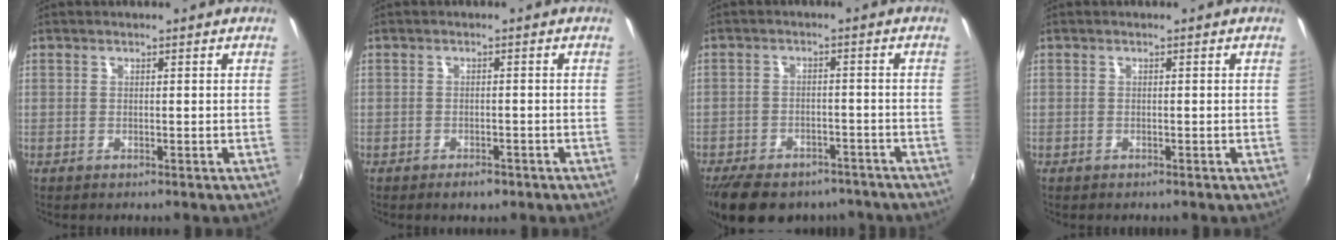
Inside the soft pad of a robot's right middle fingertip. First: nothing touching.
{"total": 2.8, "force": [-2.0, 1.5, 1.4], "torque": [-0.033, -0.006, -0.029]}
{"total": 16.6, "force": [-12.7, 7.9, 7.3], "torque": [-0.162, -0.009, -0.175]}
{"total": 0.5, "force": [-0.4, 0.3, 0.0], "torque": [-0.003, -0.002, -0.008]}